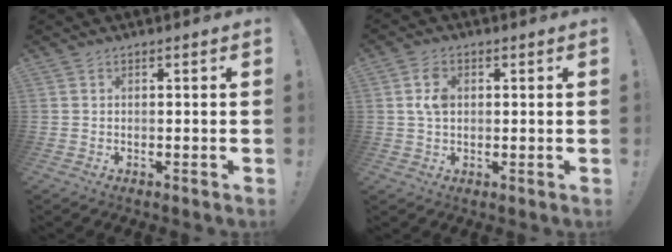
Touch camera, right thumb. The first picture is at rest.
{"total": 5.6, "force": [1.1, 3.8, 4.0], "torque": [-0.089, 0.005, 0.018]}